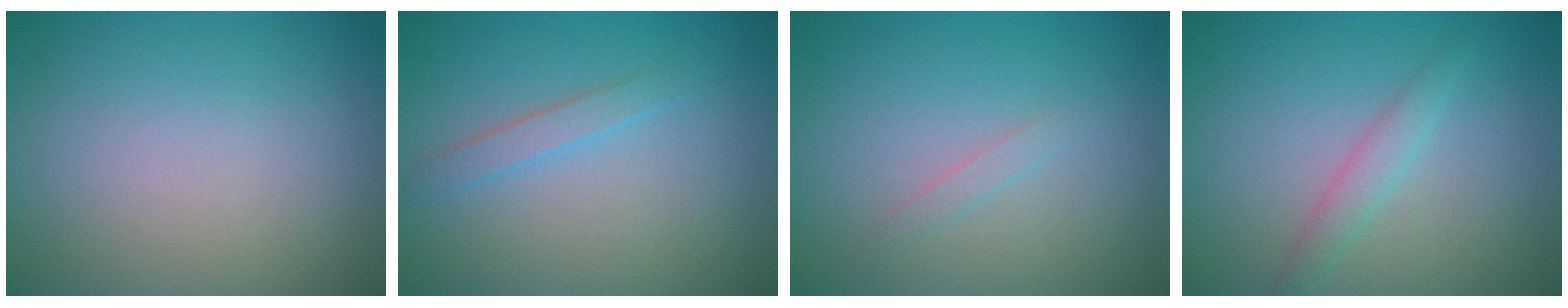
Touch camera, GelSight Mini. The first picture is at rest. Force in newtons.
{"total": 1.5, "press": 1.5, "slide": 0.1}
{"total": 0.8, "press": 0.8, "slide": 0.0}
{"total": 1.9, "press": 1.9, "slide": 0.0}